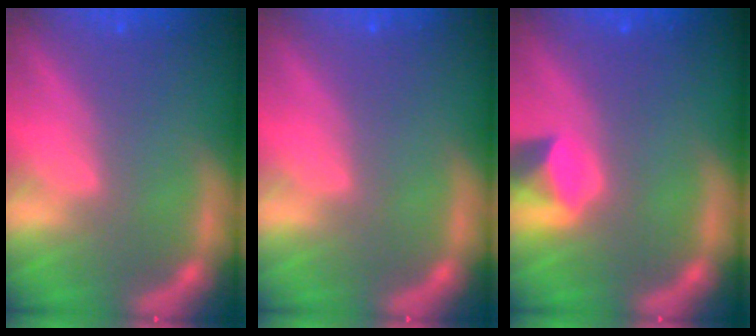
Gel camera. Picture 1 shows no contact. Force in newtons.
{"total": 0.0}
{"total": 2.4}